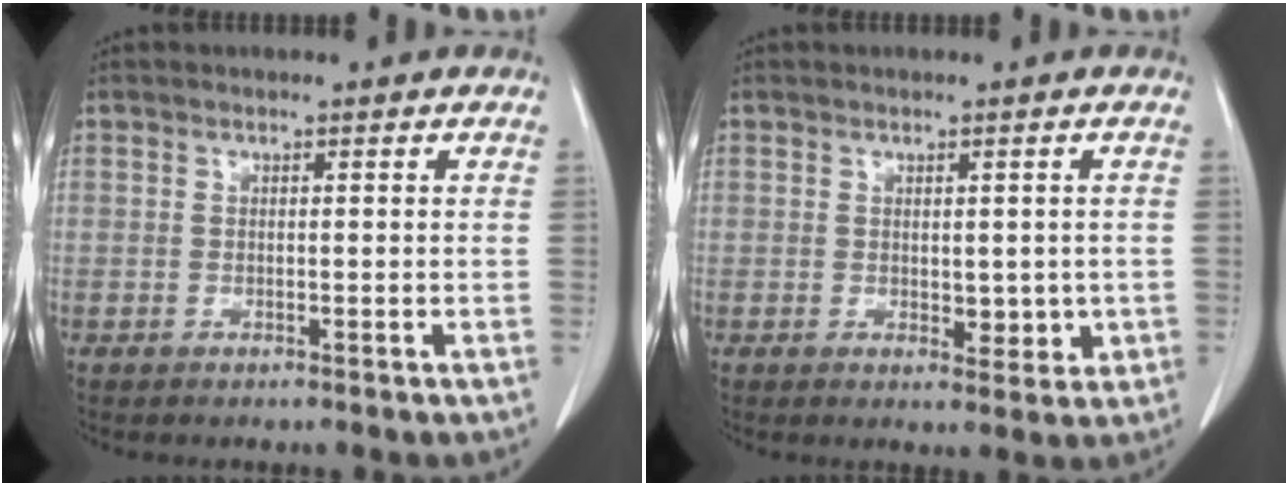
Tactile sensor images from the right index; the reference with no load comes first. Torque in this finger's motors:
{"motor_torque": [0.04, 0.12, 0.06, 0.02]}